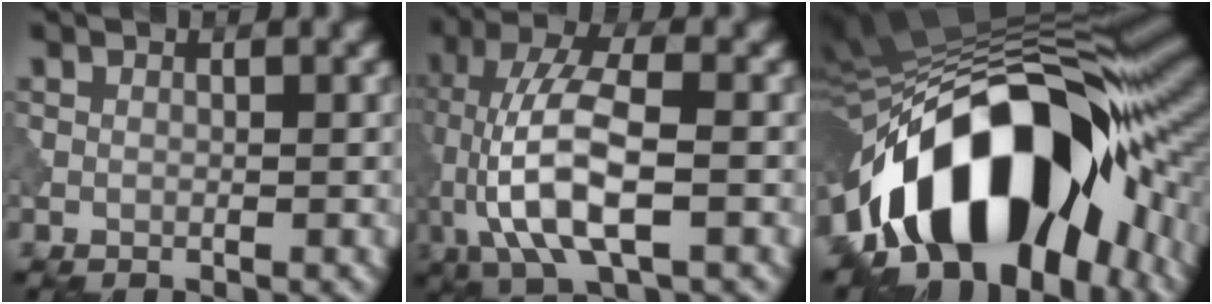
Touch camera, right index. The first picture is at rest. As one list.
[{"total": 9.3, "force": [-1.6, 3.1, 8.6], "torque": [-0.172, 0.017, -0.038]}, {"total": 17.8, "force": [-6.4, 8.9, 14.0], "torque": [-0.209, 0.005, -0.110]}]